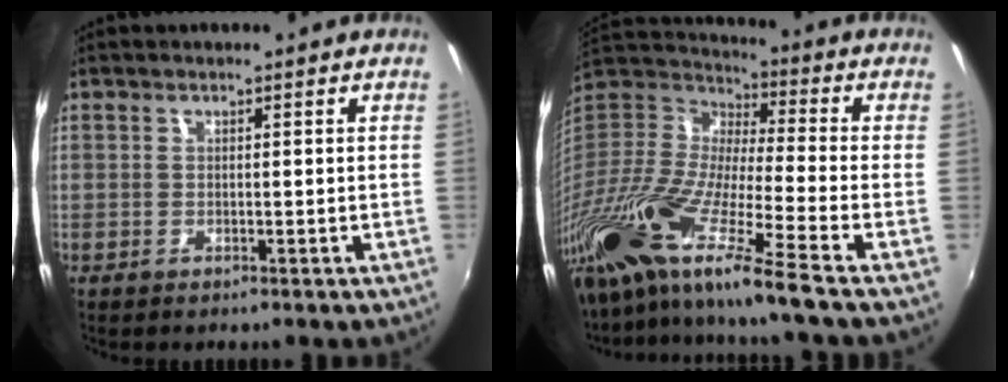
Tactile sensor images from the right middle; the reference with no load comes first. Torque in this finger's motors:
{"motor_torque": [1.12, -1.02, 0.65, 0.21]}